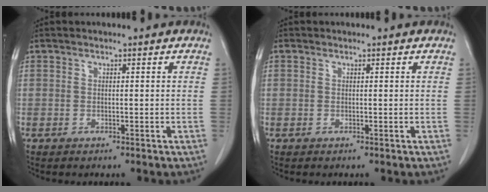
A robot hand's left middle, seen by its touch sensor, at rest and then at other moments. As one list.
[{"total": 0.0}]